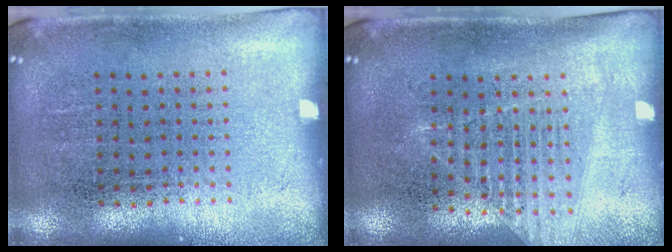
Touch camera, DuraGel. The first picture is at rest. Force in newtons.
{"total": 1.2, "press": 1.1, "slide": 0.4}